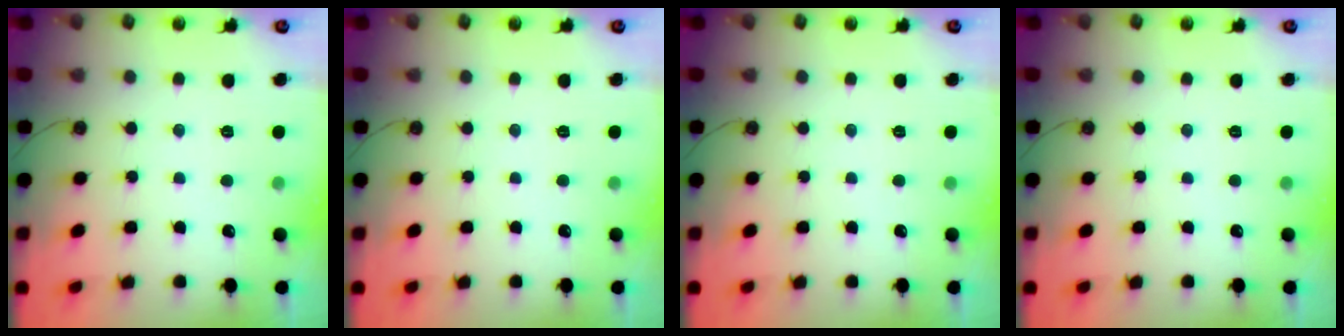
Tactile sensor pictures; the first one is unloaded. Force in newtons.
{"total": 0.0}
{"total": 0.0}
{"total": 0.0}